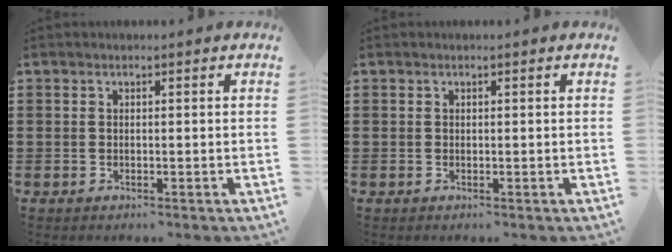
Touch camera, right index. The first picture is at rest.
{"total": 0.0}